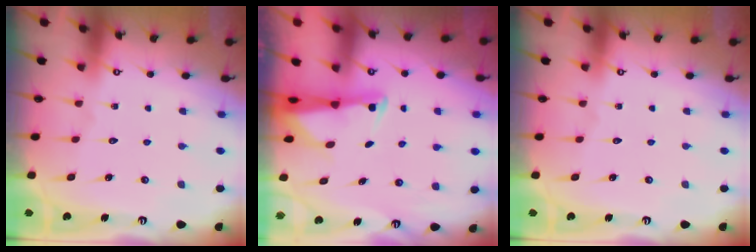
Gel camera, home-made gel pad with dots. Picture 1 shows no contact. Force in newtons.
{"total": 2.5, "press": 2.5, "slide": 0.5}
{"total": 0.0}